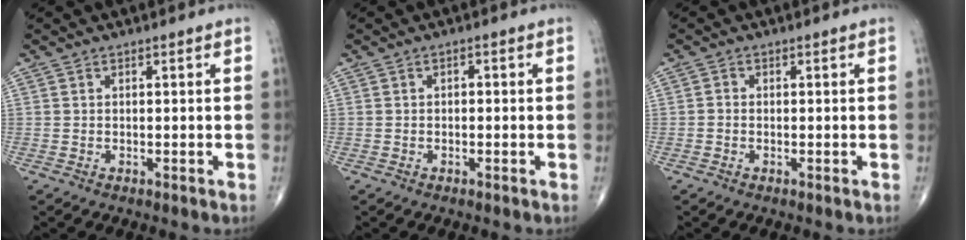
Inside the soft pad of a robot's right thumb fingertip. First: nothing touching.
{"total": 0.8, "force": [-0.1, 0.5, 0.5], "torque": [-0.001, 0.003, -0.007]}
{"total": 0.7, "force": [-0.3, 0.6, 0.3], "torque": [-0.002, 0.001, -0.010]}